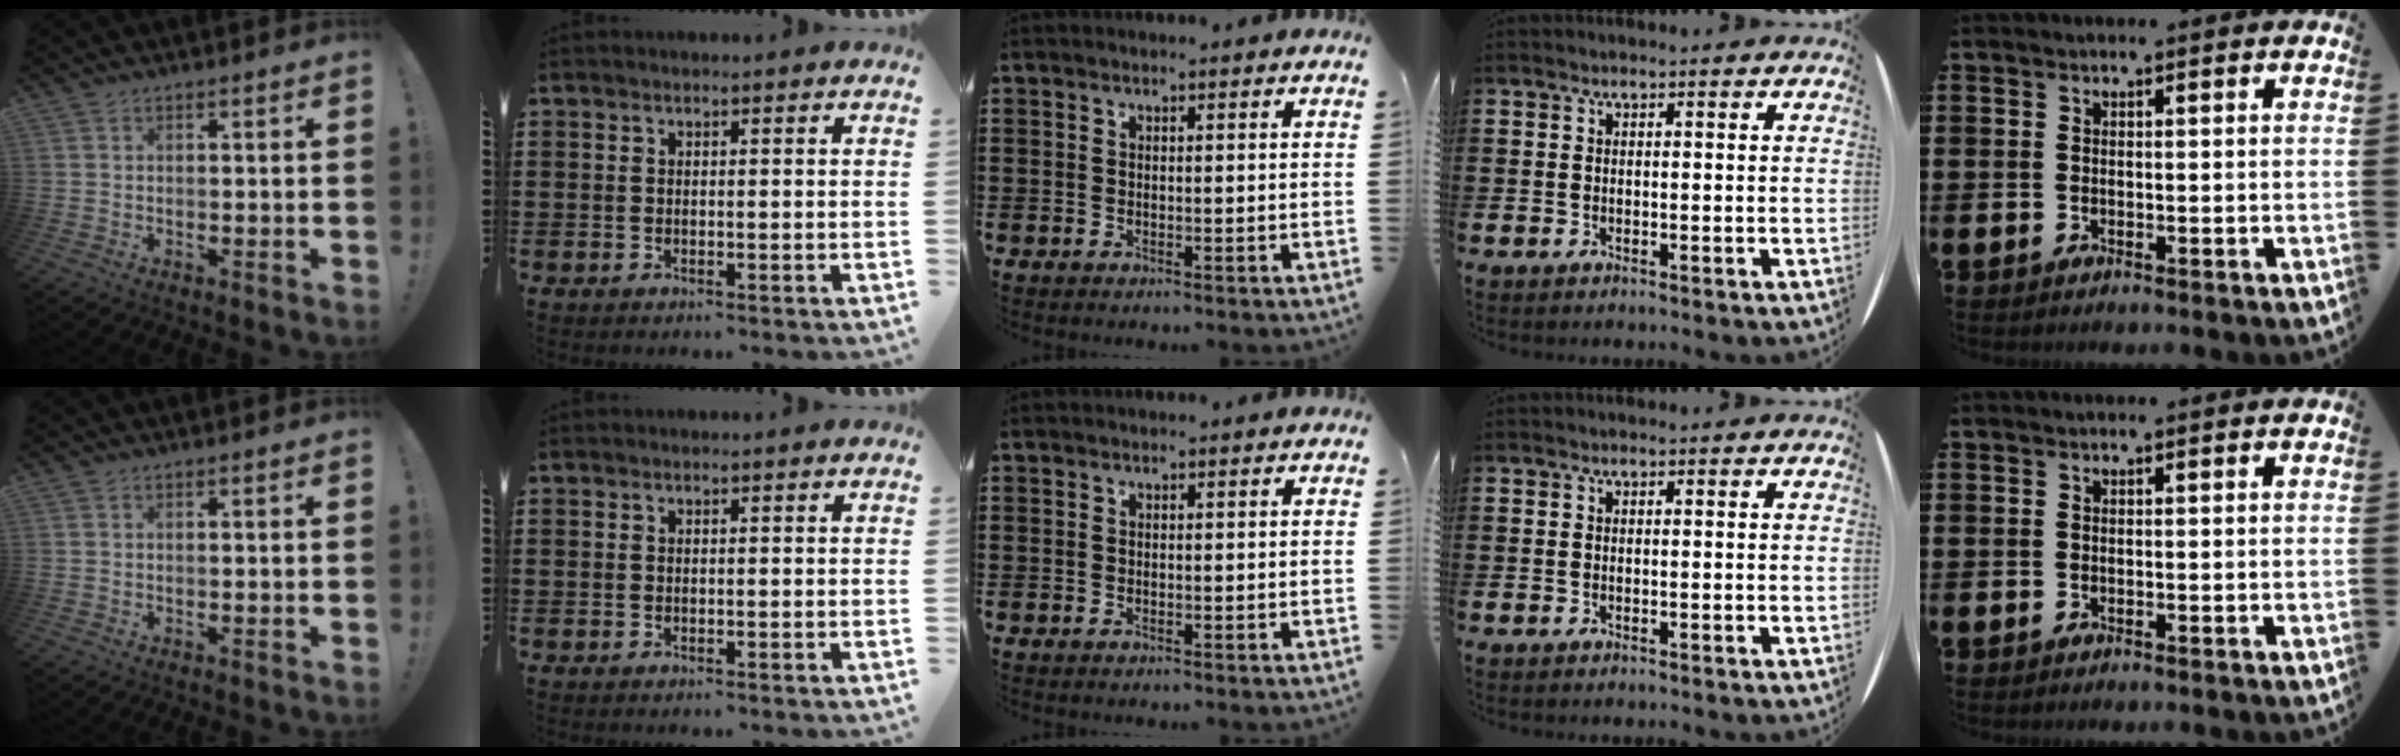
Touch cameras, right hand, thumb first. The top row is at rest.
{}